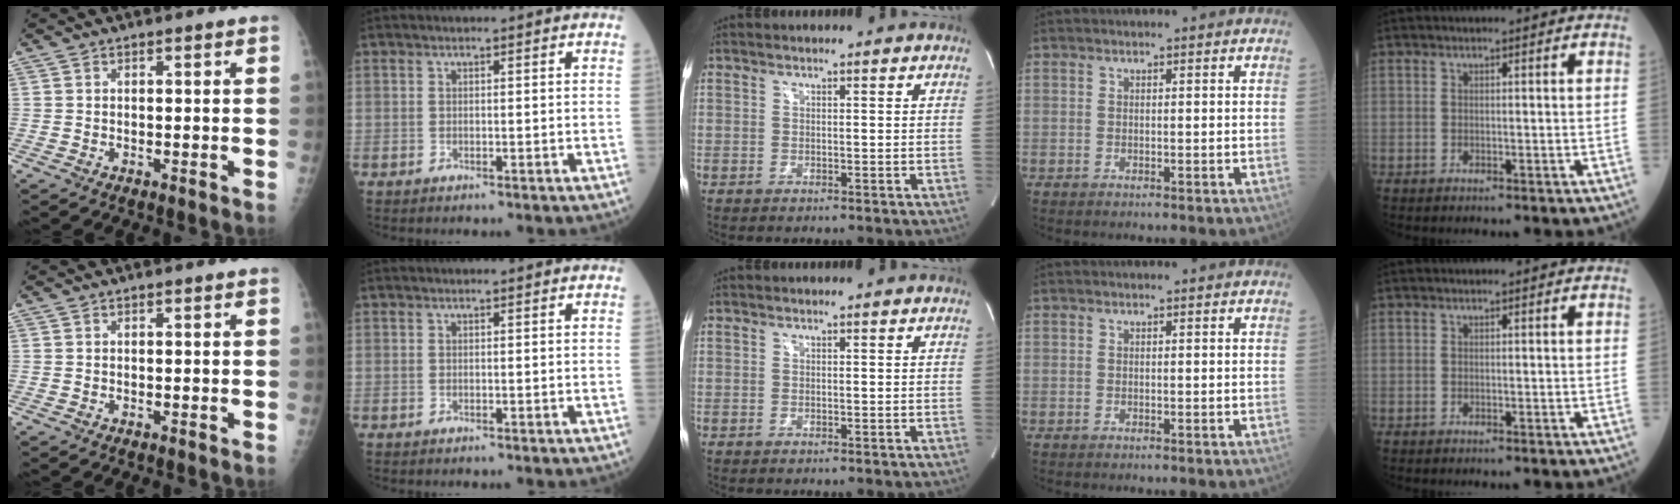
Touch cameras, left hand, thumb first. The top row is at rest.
{}